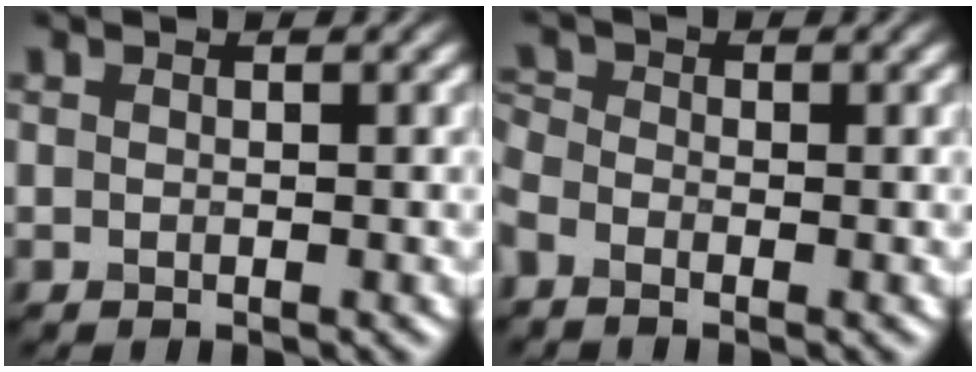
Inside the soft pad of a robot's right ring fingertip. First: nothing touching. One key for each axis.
{"total": 2.0, "fx": -1.3, "fy": 1.0, "fz": 1.1, "tx": -0.035, "ty": -0.006, "tz": -0.036}